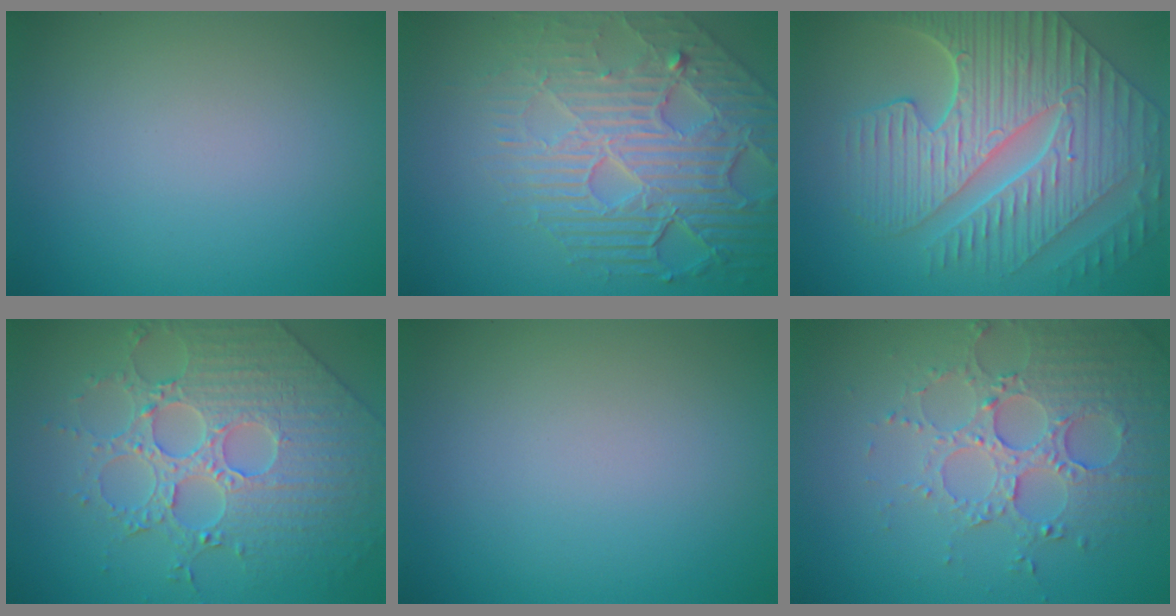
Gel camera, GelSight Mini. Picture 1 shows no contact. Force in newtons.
{"total": 8.2, "press": 5.9, "slide": 5.7}
{"total": 10.0, "press": 7.1, "slide": 7.0}
{"total": 5.2, "press": 5.1, "slide": 1.2}
{"total": 0.0}
{"total": 5.1, "press": 3.9, "slide": 3.3}